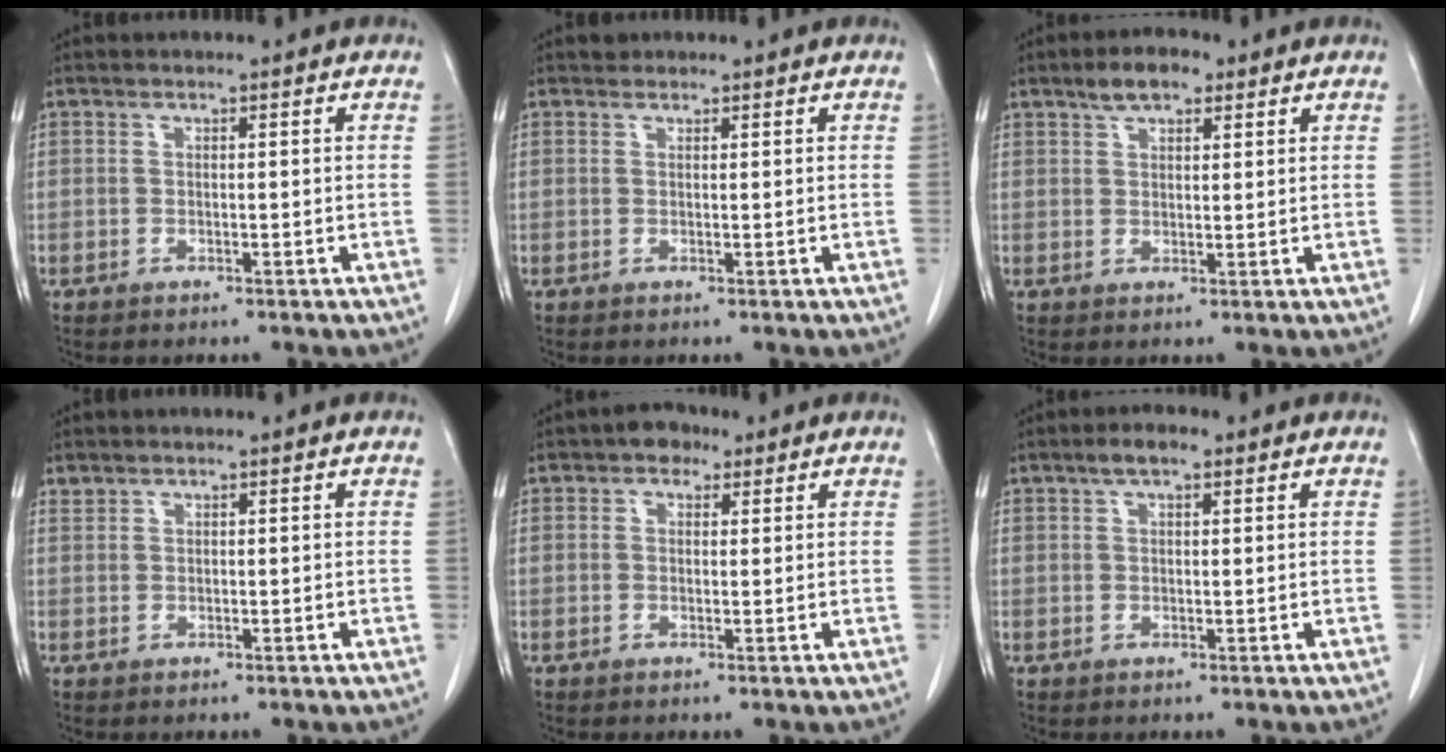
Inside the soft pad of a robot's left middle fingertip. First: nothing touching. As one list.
[{"total": 0.8, "force": [0.7, 0.4, -0.1], "torque": [-0.003, 0.002, 0.010]}, {"total": 4.6, "force": [3.0, 1.9, 2.8], "torque": [-0.052, 0.010, 0.052]}, {"total": 0.9, "force": [0.8, 0.3, 0.0], "torque": [-0.002, 0.003, 0.018]}, {"total": 2.9, "force": [1.7, 1.8, 1.4], "torque": [-0.025, 0.012, 0.025]}, {"total": 3.1, "force": [1.9, 1.0, 2.2], "torque": [-0.042, 0.010, 0.033]}]